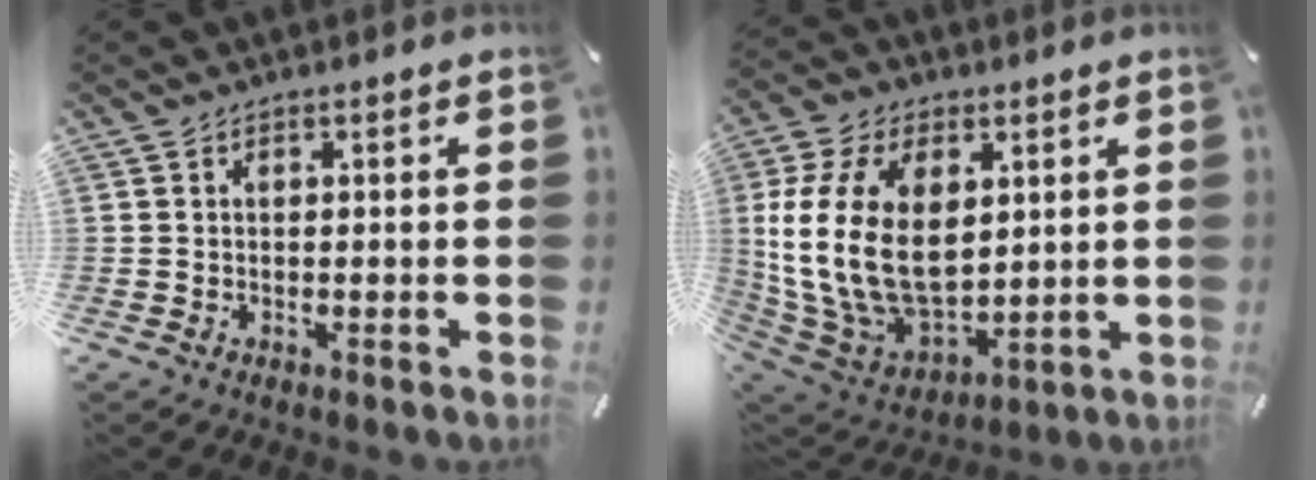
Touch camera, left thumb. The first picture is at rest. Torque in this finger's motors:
{"motor_torque": [1.08, 1.42, 2.72, -0.05, 1.06]}